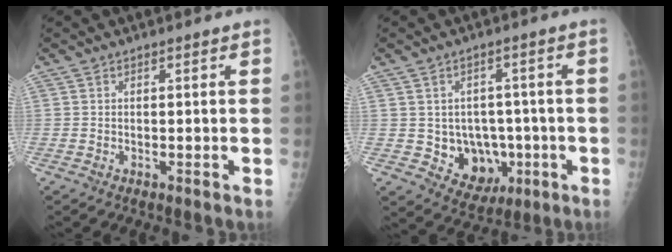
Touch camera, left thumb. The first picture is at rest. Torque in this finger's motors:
{"motor_torque": [-0.07, 0.06, 0.12, -0.02, 0.02]}